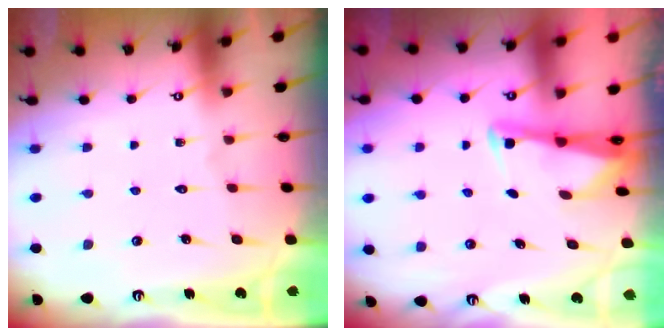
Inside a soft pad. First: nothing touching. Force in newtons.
{"total": 2.7, "press": 2.6, "slide": 0.2}